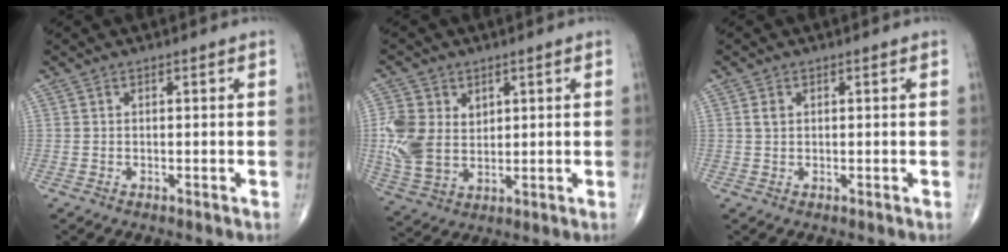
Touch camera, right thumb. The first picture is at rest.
{"total": 10.2, "force": [2.1, 7.7, 6.4], "torque": [-0.120, -0.009, 0.049]}
{"total": 1.3, "force": [0.4, 0.9, 0.9], "torque": [-0.016, 0.001, 0.009]}